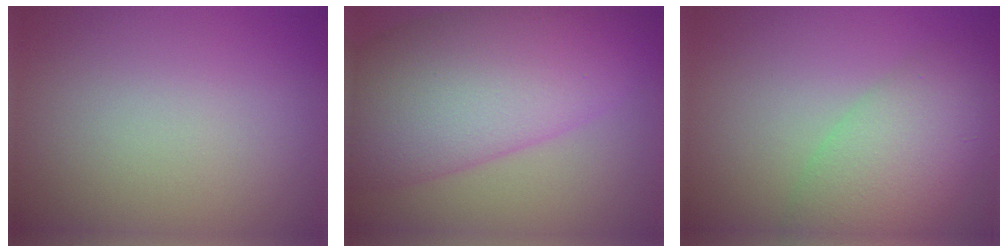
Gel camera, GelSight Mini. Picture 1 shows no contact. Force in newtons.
{"total": 12.2, "press": 12.2, "slide": 0.3}
{"total": 7.2, "press": 7.2, "slide": 0.5}